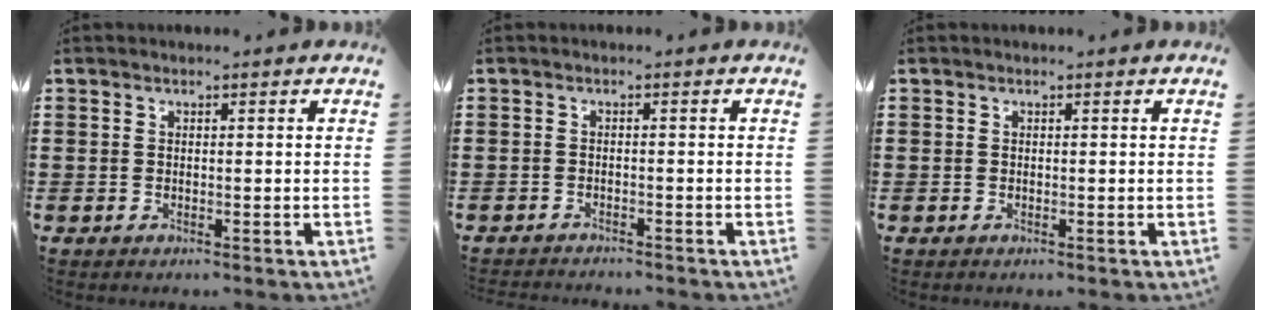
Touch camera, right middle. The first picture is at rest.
{"total": 1.2, "force": [-1.2, 0.0, 0.0], "torque": [-0.003, 0.002, -0.026]}
{"total": 0.0}